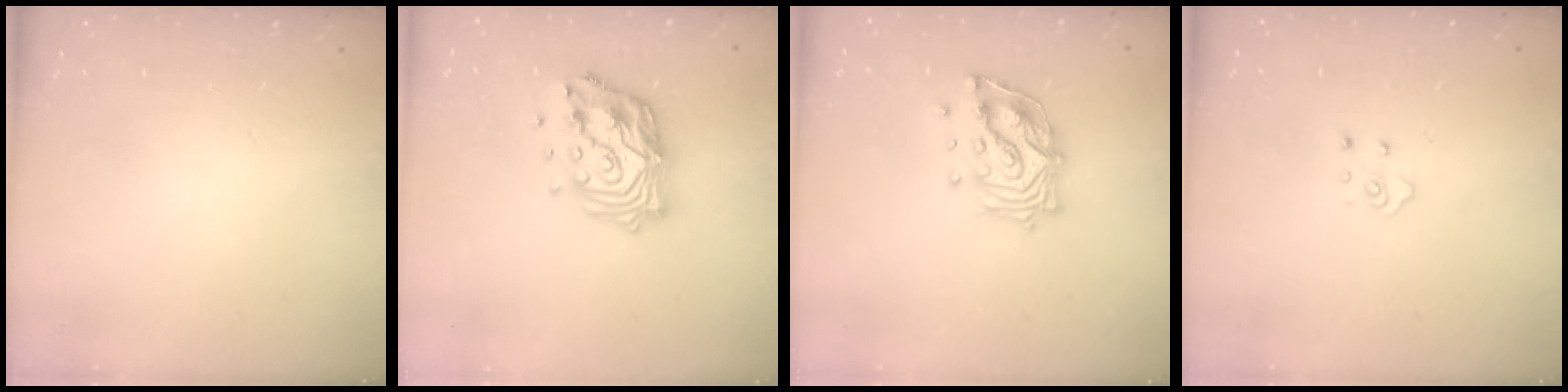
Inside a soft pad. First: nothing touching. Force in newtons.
{"total": 16.1, "press": 16.0, "slide": 1.3}
{"total": 14.2, "press": 14.1, "slide": 1.9}
{"total": 4.1, "press": 4.0, "slide": 0.5}